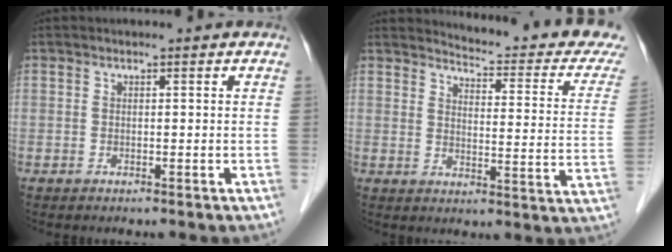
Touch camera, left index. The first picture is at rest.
{"total": 16.2, "force": [15.8, 1.0, 3.8], "torque": [-0.044, -0.099, 0.161]}